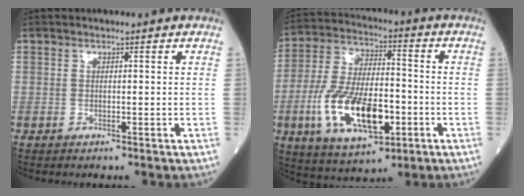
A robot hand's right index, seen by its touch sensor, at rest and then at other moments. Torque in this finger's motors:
{"motor_torque": [1.85, -0.29, 1.05, 0.21]}